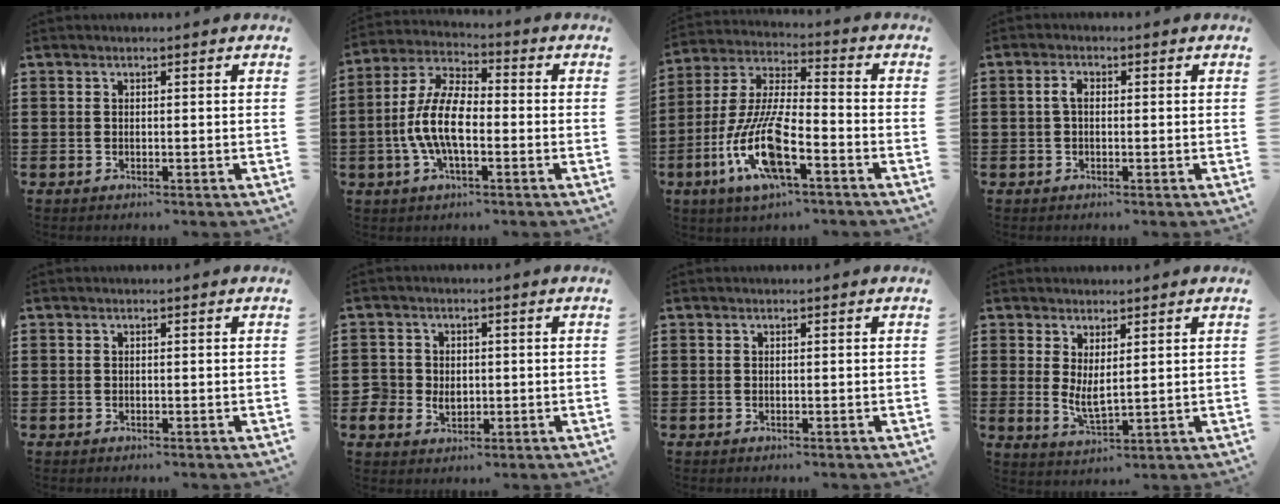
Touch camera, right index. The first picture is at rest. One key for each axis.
{"total": 9.7, "fx": -2.2, "fy": 4.1, "fz": 8.5, "tx": -0.200, "ty": -0.008, "tz": -0.050}
{"total": 12.9, "fx": -6.1, "fy": 3.4, "fz": 10.9, "tx": -0.245, "ty": -0.008, "tz": -0.122}
{"total": 2.1, "fx": -0.1, "fy": 1.1, "fz": 1.8, "tx": -0.043, "ty": 0.002, "tz": -0.005}
{"total": 0.0}
{"total": 3.5, "fx": -0.5, "fy": 3.3, "fz": 1.1, "tx": -0.033, "ty": 0.007, "tz": -0.013}
{"total": 0.0}
{"total": 3.5, "fx": 1.2, "fy": 1.3, "fz": 3.1, "tx": -0.069, "ty": -0.004, "tz": 0.022}